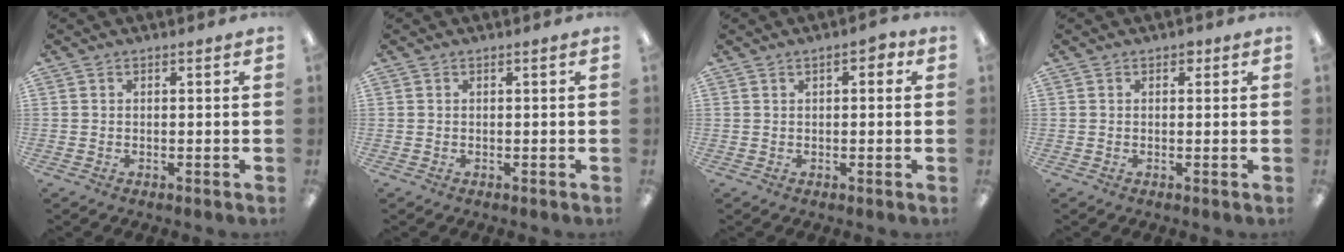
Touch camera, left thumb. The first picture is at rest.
{"total": 0.0}
{"total": 2.6, "force": [1.0, 1.3, 2.0], "torque": [-0.026, 0.000, 0.013]}
{"total": 1.4, "force": [0.7, 0.9, 0.7], "torque": [-0.007, 0.000, 0.010]}